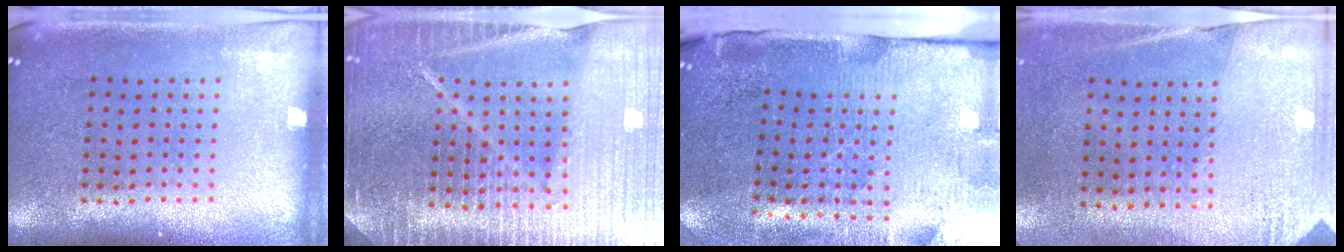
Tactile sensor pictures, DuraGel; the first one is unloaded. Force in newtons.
{"total": 6.1, "press": 5.4, "slide": 2.9}
{"total": 4.6, "press": 3.7, "slide": 2.7}
{"total": 2.7, "press": 2.4, "slide": 1.3}